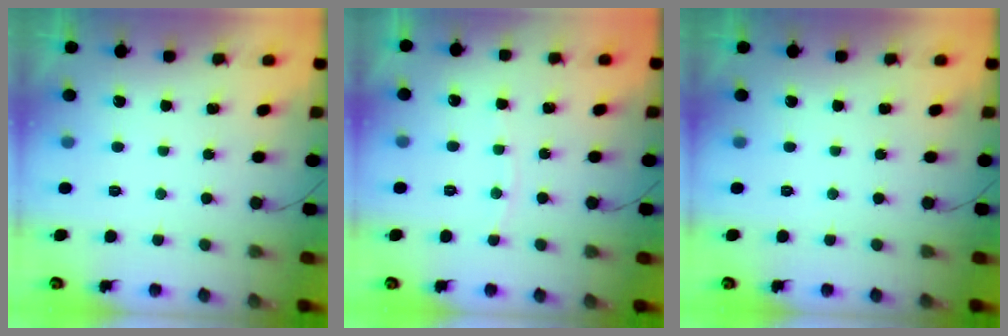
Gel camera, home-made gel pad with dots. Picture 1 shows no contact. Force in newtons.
{"total": 2.9, "press": 2.8, "slide": 0.4}
{"total": 0.0}